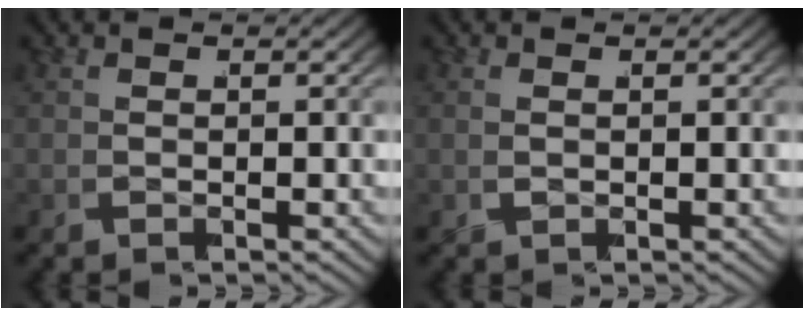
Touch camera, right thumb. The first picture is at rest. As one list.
[{"total": 0.0}]